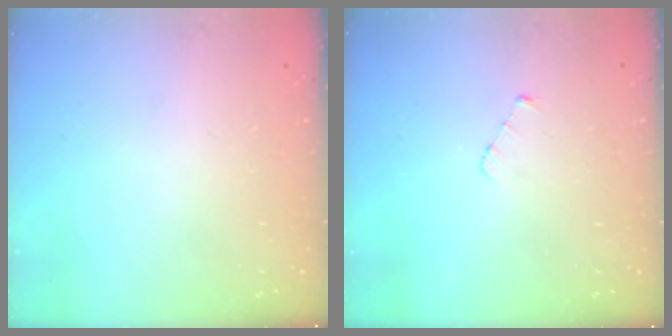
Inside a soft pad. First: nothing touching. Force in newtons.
{"total": 2.5, "press": 2.5, "slide": 0.2}